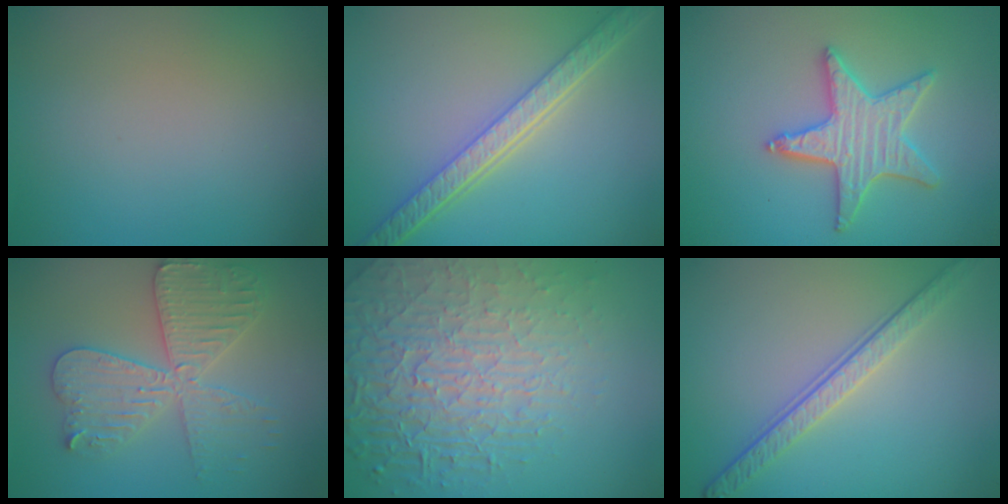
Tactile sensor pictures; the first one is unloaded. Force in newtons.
{"total": 5.6, "press": 4.3, "slide": 3.6}
{"total": 3.8, "press": 3.7, "slide": 0.7}
{"total": 5.5, "press": 5.5, "slide": 0.8}
{"total": 8.0, "press": 5.6, "slide": 5.7}
{"total": 3.8, "press": 3.0, "slide": 2.4}